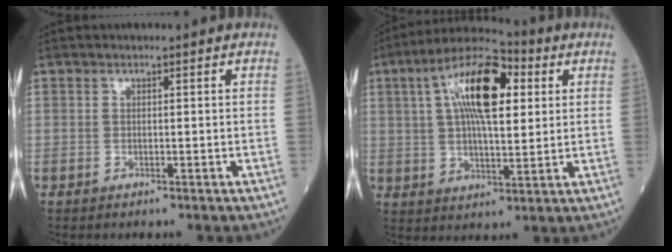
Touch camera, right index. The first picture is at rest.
{"total": 14.7, "force": [4.5, 4.8, 13.1], "torque": [-0.242, 0.029, 0.072]}